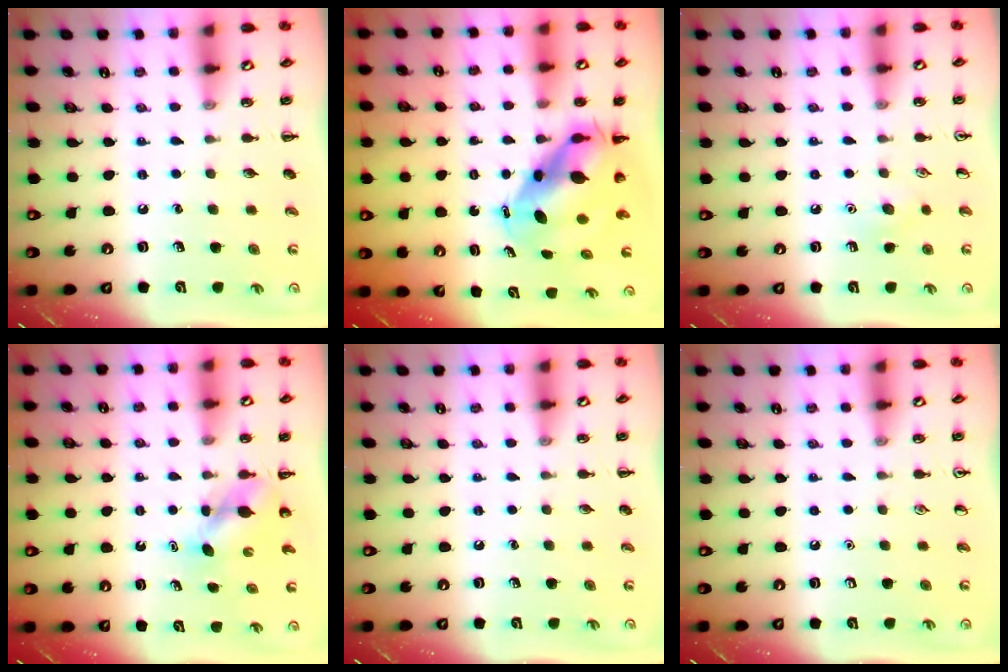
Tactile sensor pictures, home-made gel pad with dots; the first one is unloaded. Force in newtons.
{"total": 8.7, "press": 8.4, "slide": 2.2}
{"total": 6.5, "press": 6.2, "slide": 1.8}
{"total": 4.4, "press": 4.4, "slide": 0.4}
{"total": 0.0}
{"total": 0.0}